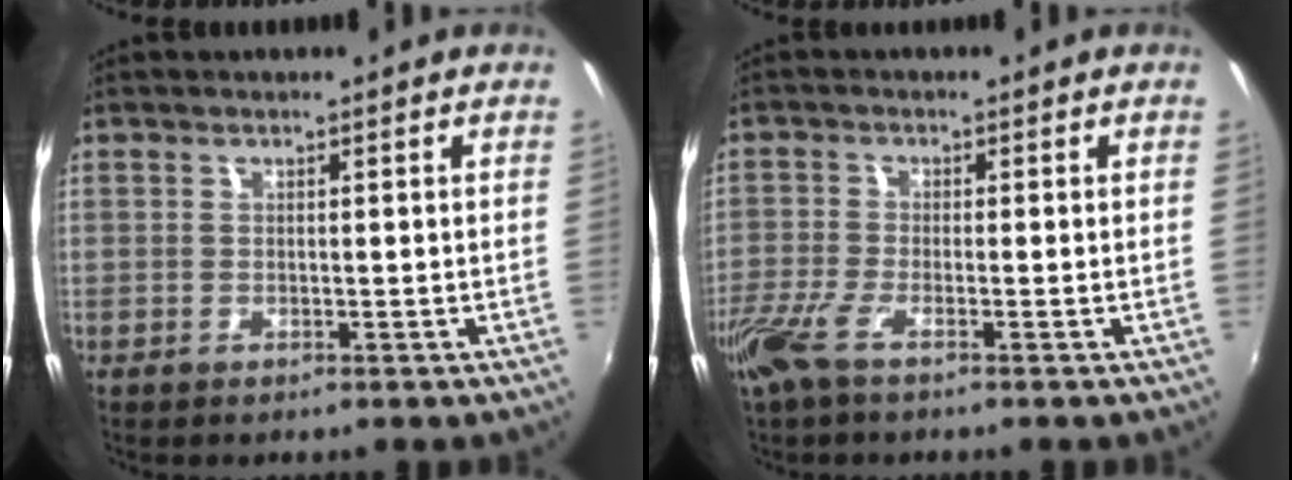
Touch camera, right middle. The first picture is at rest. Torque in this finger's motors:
{"motor_torque": [0.79, -0.68, 0.31, 0.11]}